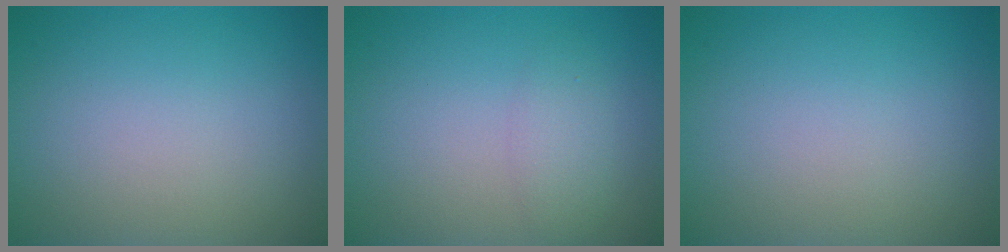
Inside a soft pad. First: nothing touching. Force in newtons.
{"total": 1.7, "press": 1.7, "slide": 0.1}
{"total": 0.0}